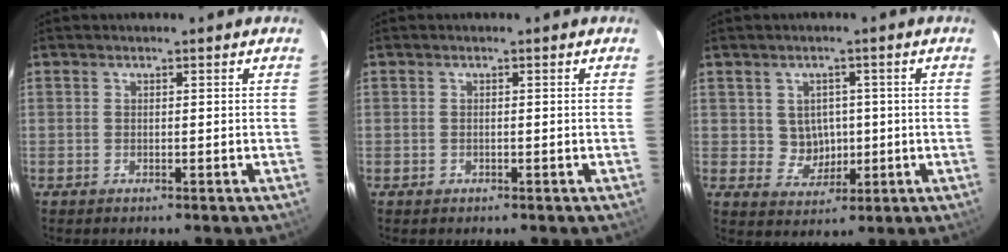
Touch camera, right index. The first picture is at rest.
{"total": 0.5, "force": [-0.3, 0.4, 0.1], "torque": [-0.001, 0.001, -0.004]}
{"total": 5.0, "force": [0.2, 4.9, 1.2], "torque": [-0.025, 0.010, 0.018]}